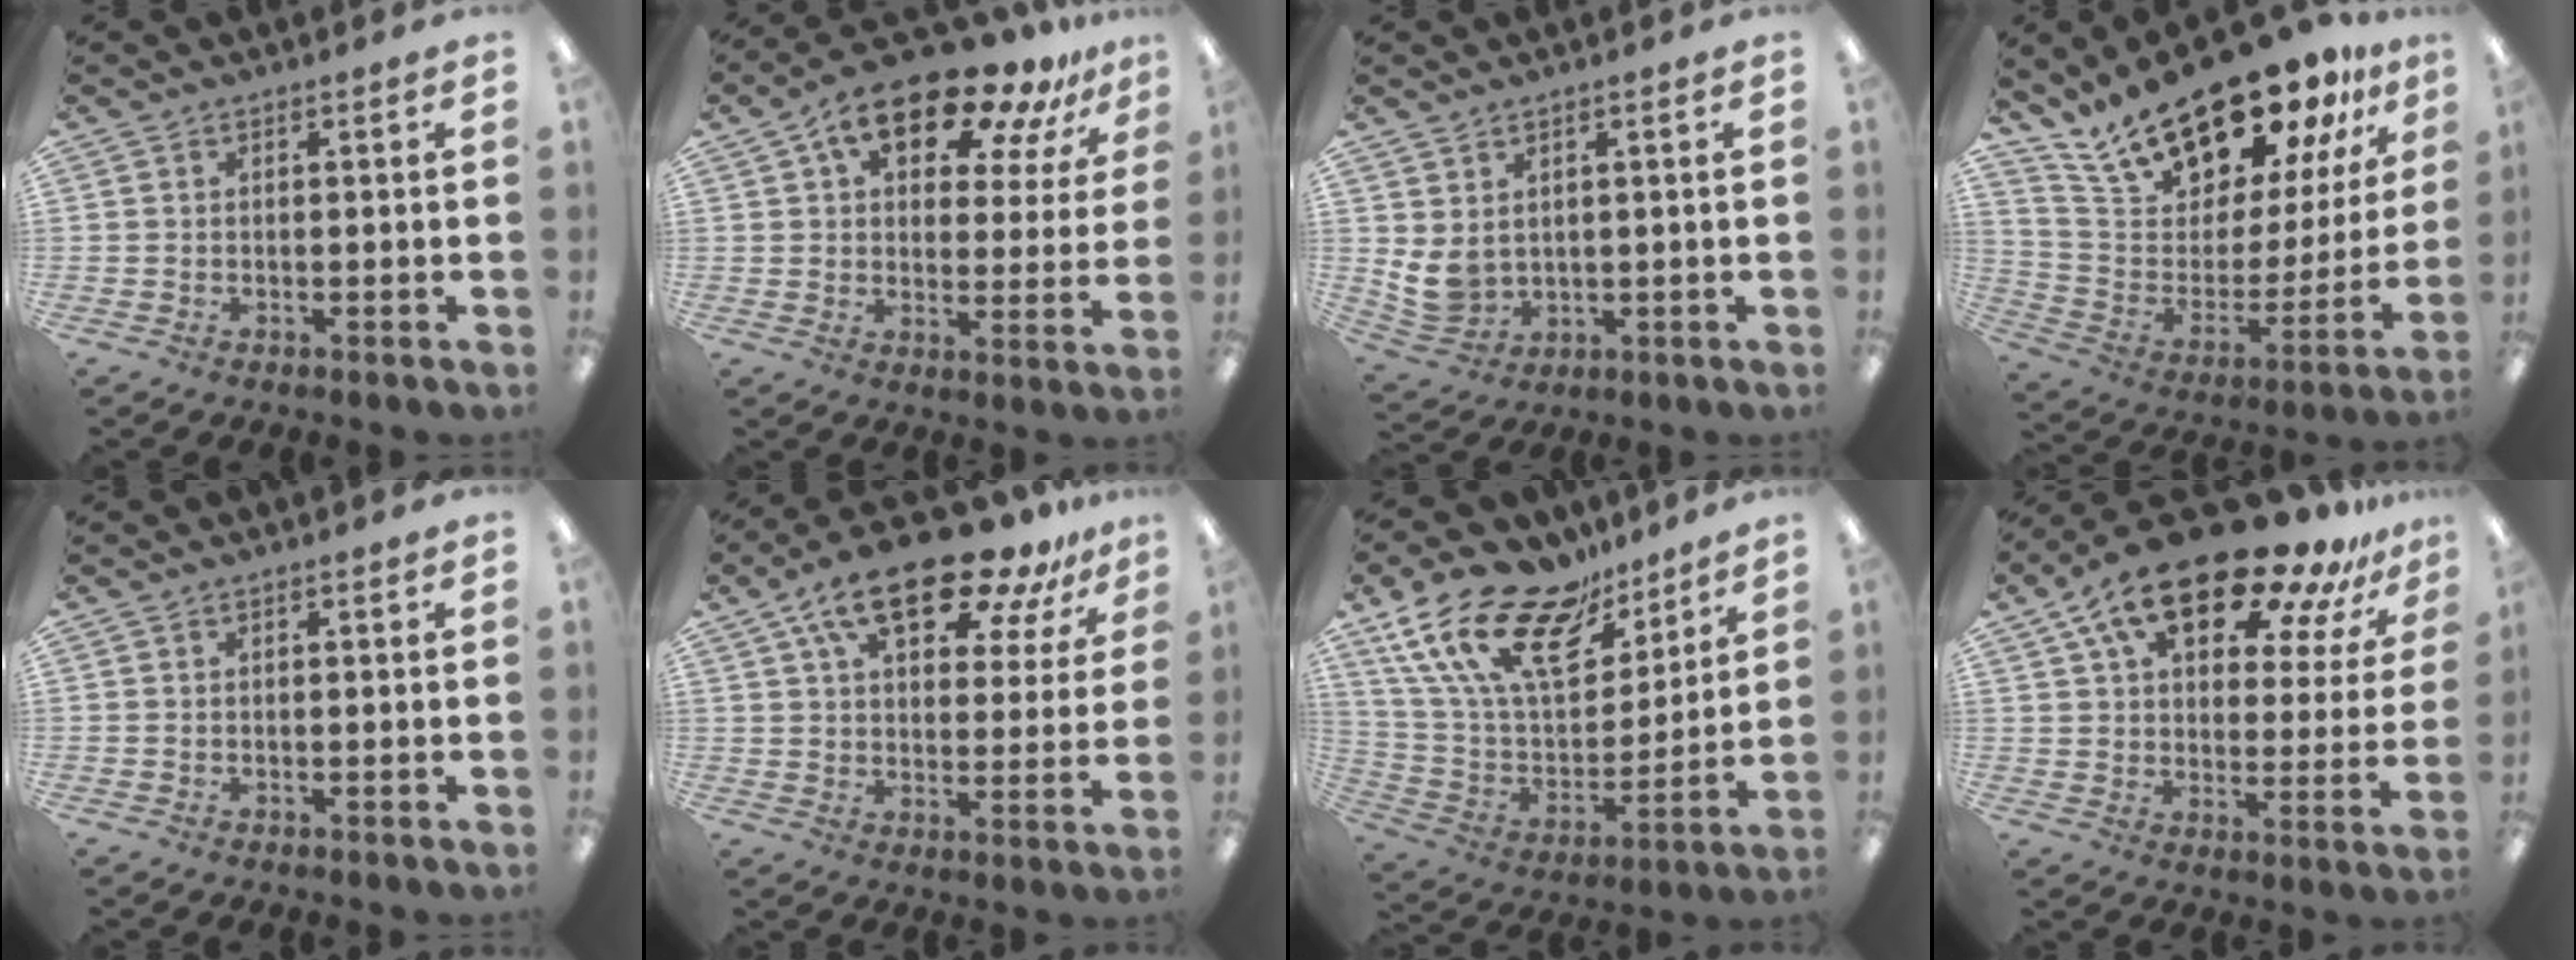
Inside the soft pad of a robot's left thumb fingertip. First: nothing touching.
{"total": 17.1, "force": [11.1, 8.0, 10.3], "torque": [-0.161, -0.055, 0.186]}
{"total": 5.7, "force": [2.2, 4.1, 3.2], "torque": [-0.077, -0.016, 0.041]}
{"total": 23.2, "force": [18.8, 8.8, 10.2], "torque": [-0.187, -0.125, 0.333]}
{"total": 0.0}
{"total": 19.7, "force": [12.7, 8.3, 12.6], "torque": [-0.209, -0.057, 0.214]}
{"total": 22.2, "force": [14.1, 10.8, 13.2], "torque": [-0.277, -0.083, 0.253]}
{"total": 20.5, "force": [14.1, 8.0, 12.5], "torque": [-0.211, -0.088, 0.239]}